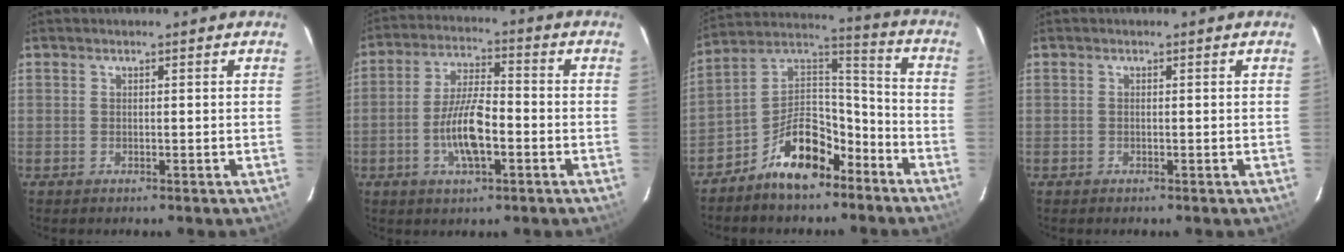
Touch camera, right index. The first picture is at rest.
{"total": 9.6, "force": [-3.1, 3.2, 8.5], "torque": [-0.170, 0.005, -0.055]}
{"total": 13.9, "force": [-9.0, 6.9, 8.0], "torque": [-0.159, 0.047, -0.150]}
{"total": 0.0}